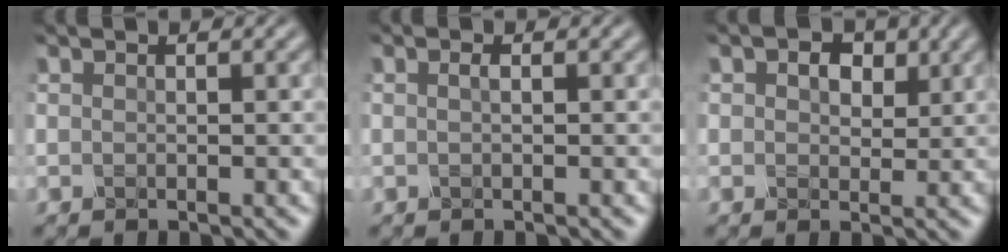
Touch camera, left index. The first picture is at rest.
{"total": 0.5, "force": [-0.2, 0.1, 0.5], "torque": [-0.011, 0.002, -0.005]}
{"total": 3.6, "force": [1.5, 2.5, 2.0], "torque": [-0.041, 0.001, 0.011]}